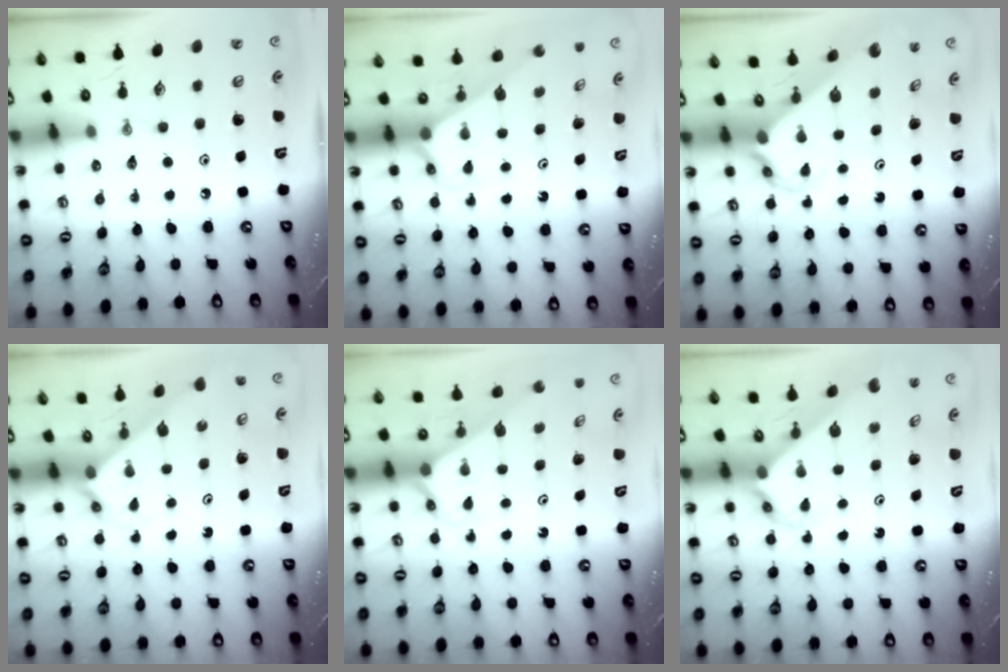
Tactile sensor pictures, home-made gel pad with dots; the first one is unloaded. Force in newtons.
{"total": 2.5, "press": 2.5, "slide": 0.3}
{"total": 2.9, "press": 2.9, "slide": 0.2}
{"total": 2.3, "press": 2.3, "slide": 0.2}
{"total": 2.6, "press": 2.6, "slide": 0.2}
{"total": 2.9, "press": 2.9, "slide": 0.2}